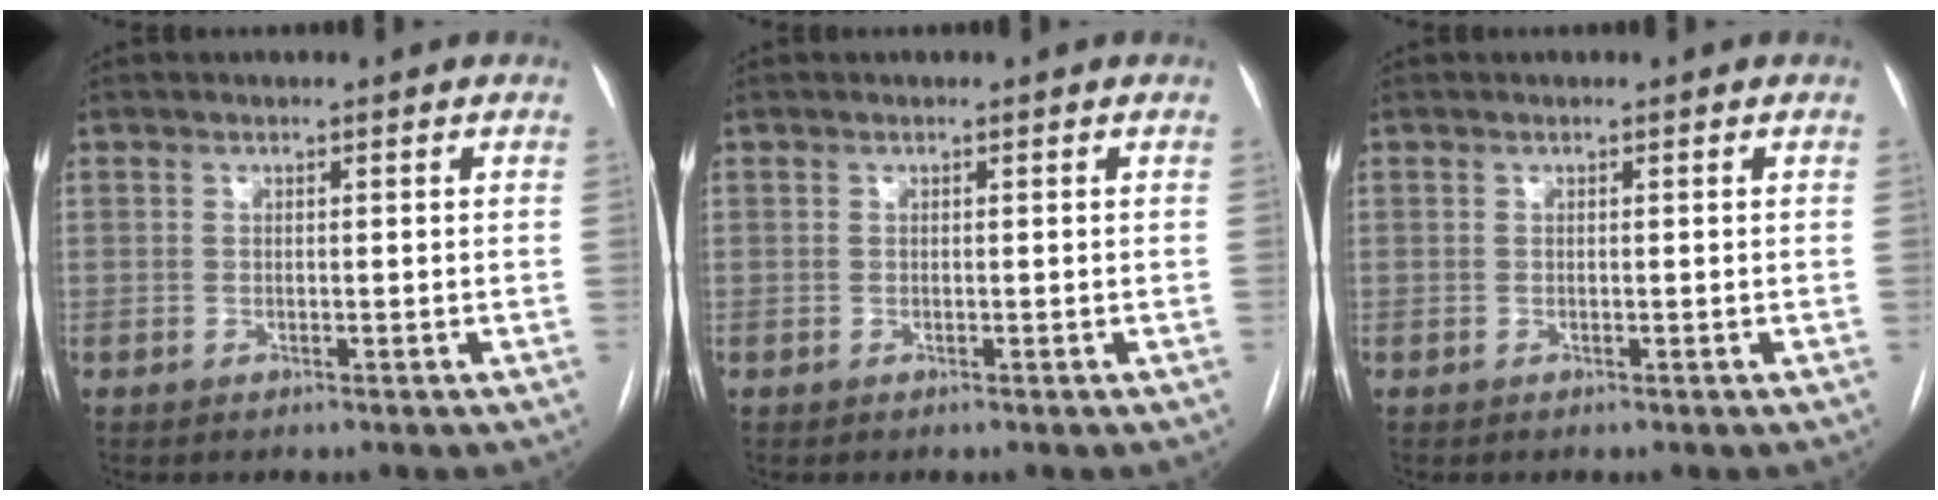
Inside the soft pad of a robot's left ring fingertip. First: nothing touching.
{"total": 0.0}
{"total": 0.0}